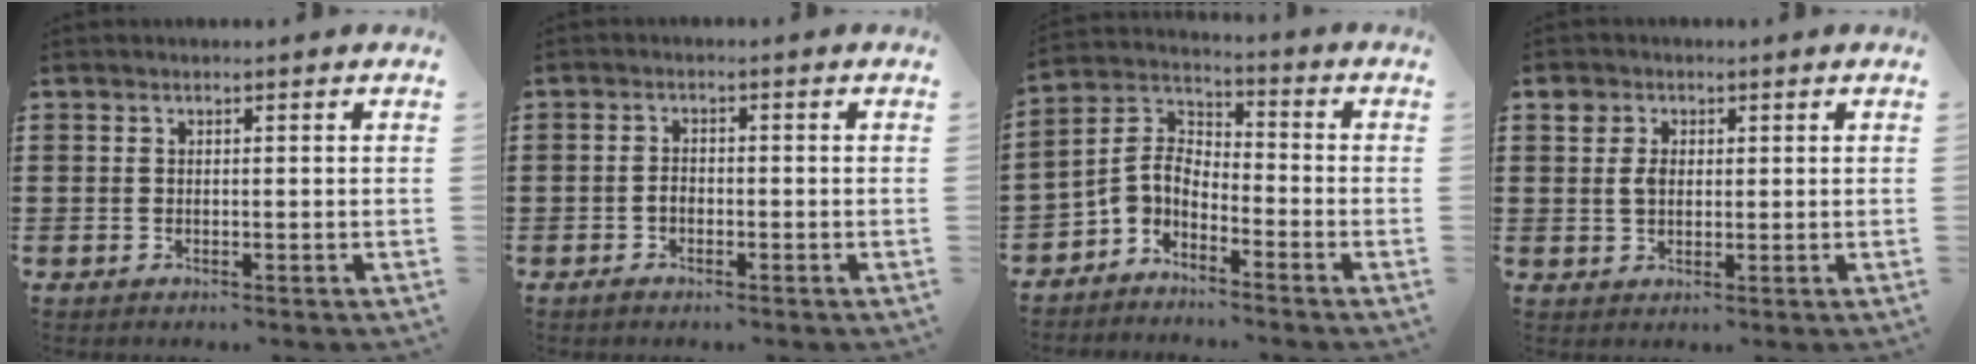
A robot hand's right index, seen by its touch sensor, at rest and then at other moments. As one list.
[{"total": 1.7, "force": [-0.6, 1.0, 1.2], "torque": [-0.025, 0.002, -0.013]}, {"total": 3.7, "force": [-2.3, 2.6, 1.5], "torque": [-0.072, -0.014, -0.062]}, {"total": 3.1, "force": [0.8, 2.4, 1.7], "torque": [-0.043, 0.014, 0.011]}]